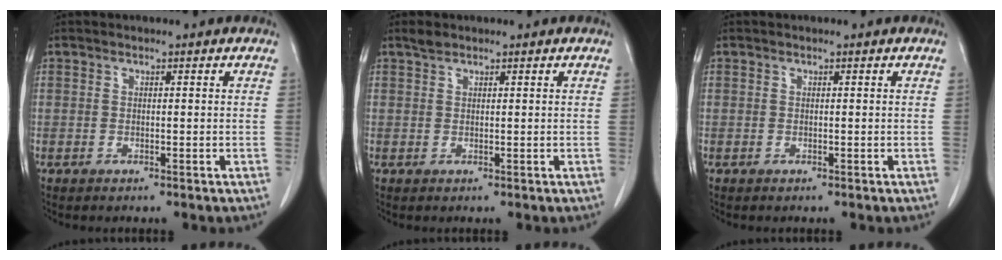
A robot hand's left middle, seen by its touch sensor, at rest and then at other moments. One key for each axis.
{"total": 1.0, "fx": 0.9, "fy": 0.3, "fz": 0.3, "tx": -0.009, "ty": 0.004, "tz": 0.019}
{"total": 0.0}